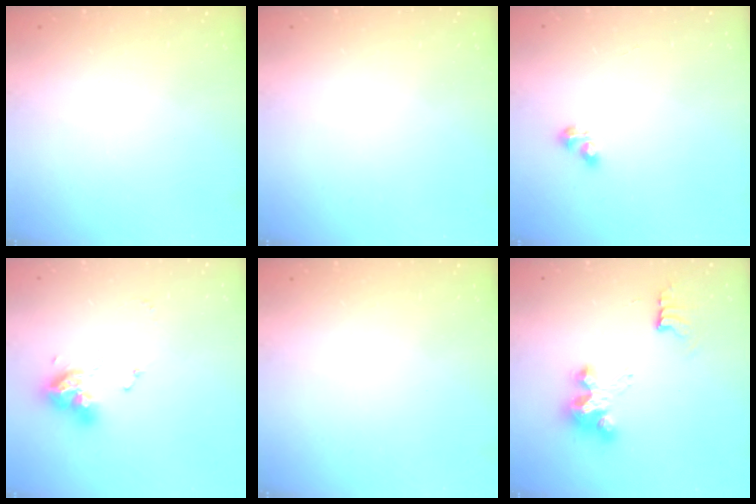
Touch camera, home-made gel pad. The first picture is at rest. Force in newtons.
{"total": 0.0}
{"total": 3.2, "press": 3.2, "slide": 0.5}
{"total": 10.6, "press": 10.6, "slide": 0.8}
{"total": 0.0}
{"total": 9.8, "press": 9.8, "slide": 0.8}